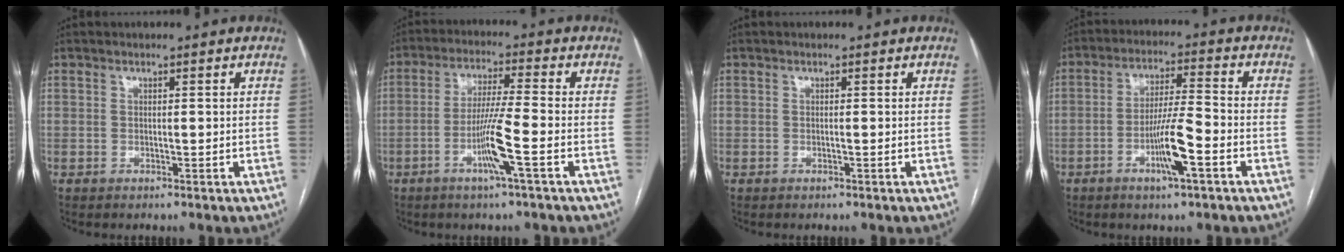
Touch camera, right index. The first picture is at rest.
{"total": 7.9, "force": [-3.0, -0.8, 7.3], "torque": [-0.143, -0.005, -0.058]}
{"total": 0.0}
{"total": 8.3, "force": [-3.4, 0.4, 7.6], "torque": [-0.144, -0.001, -0.058]}